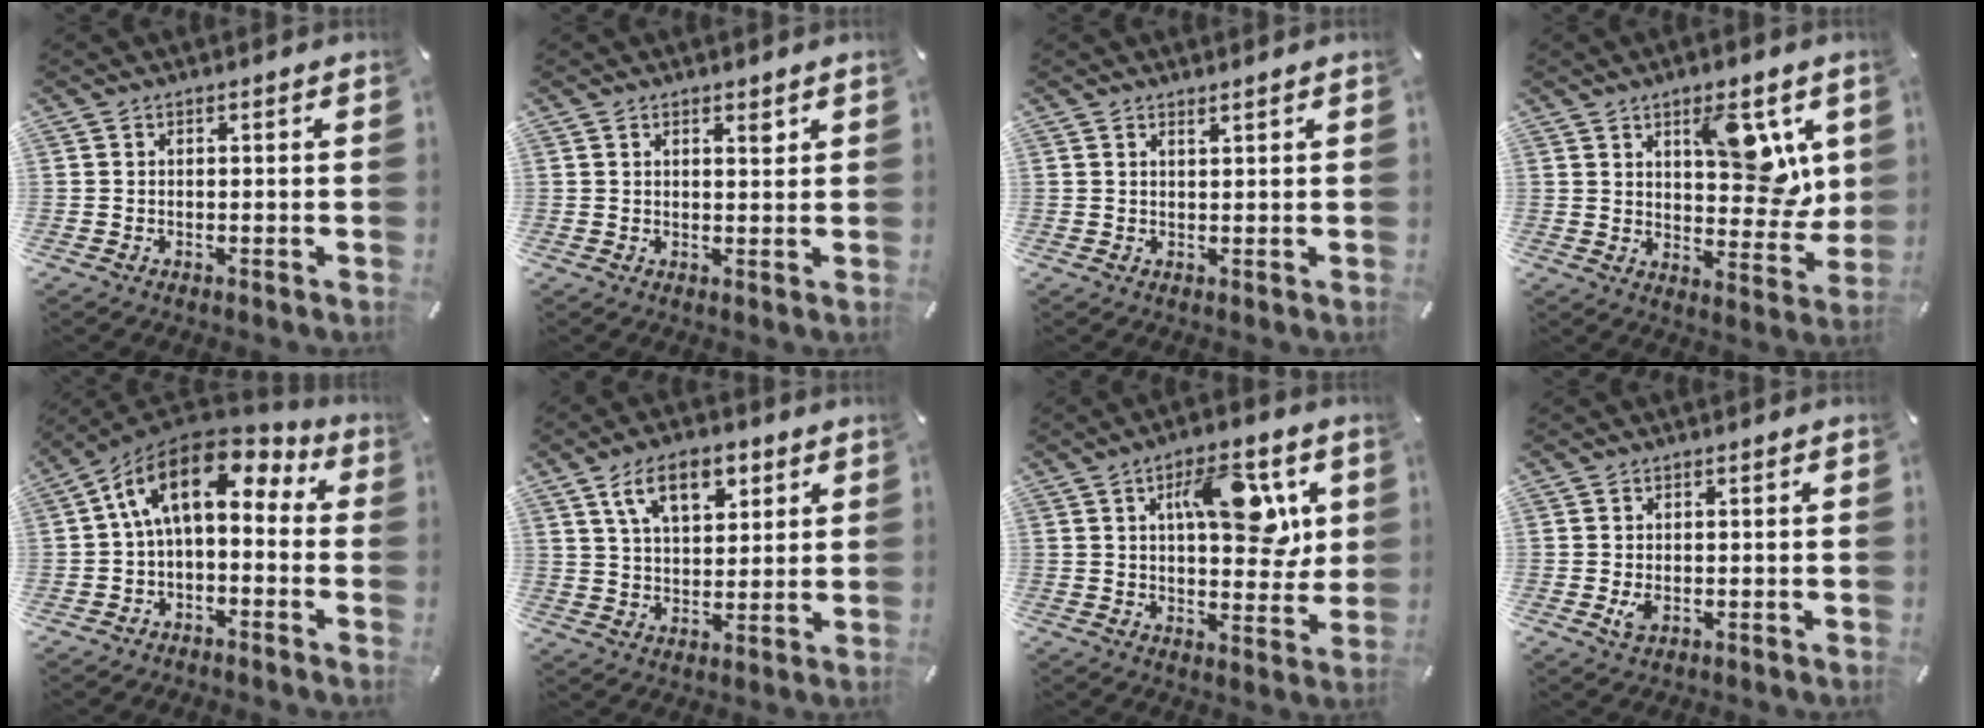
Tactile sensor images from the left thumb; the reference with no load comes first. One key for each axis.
{"total": 2.0, "fx": 1.4, "fy": 0.7, "fz": 1.3, "tx": -0.018, "ty": -0.004, "tz": 0.023}
{"total": 1.3, "fx": 1.1, "fy": 0.0, "fz": 0.5, "tx": -0.010, "ty": -0.002, "tz": 0.021}
{"total": 12.3, "fx": 5.8, "fy": 6.2, "fz": 9.0, "tx": -0.093, "ty": -0.038, "tz": 0.091}
{"total": 13.8, "fx": 3.6, "fy": 8.2, "fz": 10.6, "tx": -0.195, "ty": -0.011, "tz": 0.059}
{"total": 11.1, "fx": 5.8, "fy": 6.2, "fz": 7.2, "tx": -0.115, "ty": -0.007, "tz": 0.102}
{"total": 13.8, "fx": 5.2, "fy": 6.6, "fz": 11.0, "tx": -0.148, "ty": -0.011, "tz": 0.081}
{"total": 2.5, "fx": -0.3, "fy": 1.5, "fz": 2.0, "tx": -0.051, "ty": -0.005, "tz": -0.008}